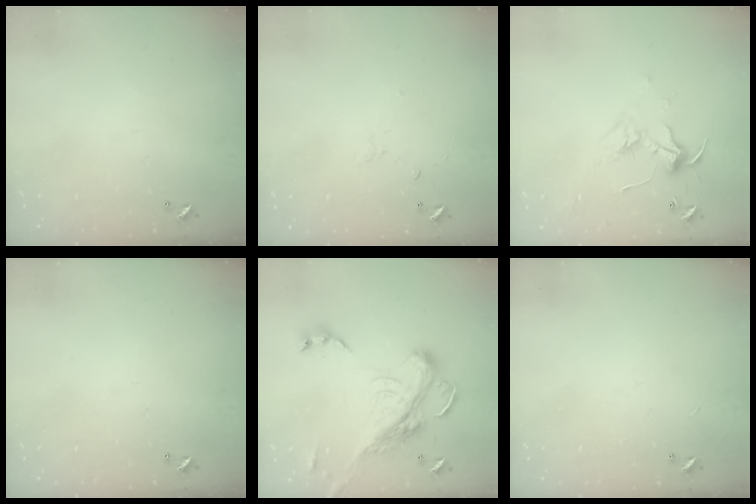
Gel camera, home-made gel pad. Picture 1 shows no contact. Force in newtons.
{"total": 1.5, "press": 1.3, "slide": 0.6}
{"total": 1.3, "press": 1.2, "slide": 0.3}
{"total": 0.0}
{"total": 9.8, "press": 9.6, "slide": 2.0}
{"total": 0.9, "press": 0.9, "slide": 0.2}